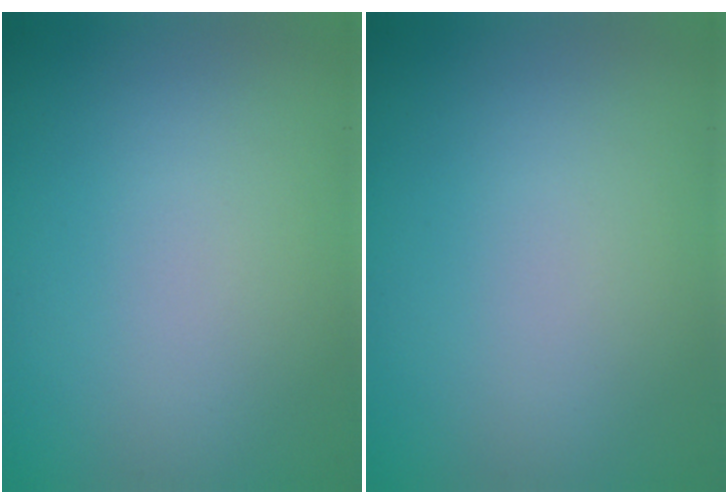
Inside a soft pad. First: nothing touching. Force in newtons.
{"total": 0.0}